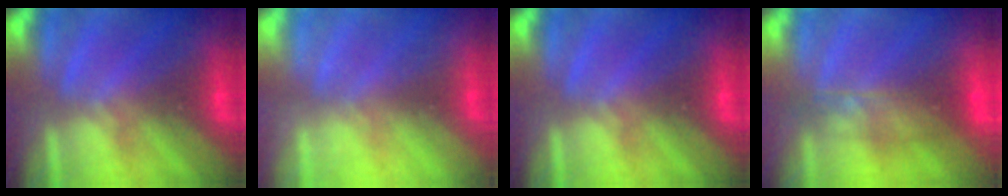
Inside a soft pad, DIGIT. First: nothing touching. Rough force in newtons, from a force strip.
{"total": 2.2}
{"total": 0.0}
{"total": 5.6}